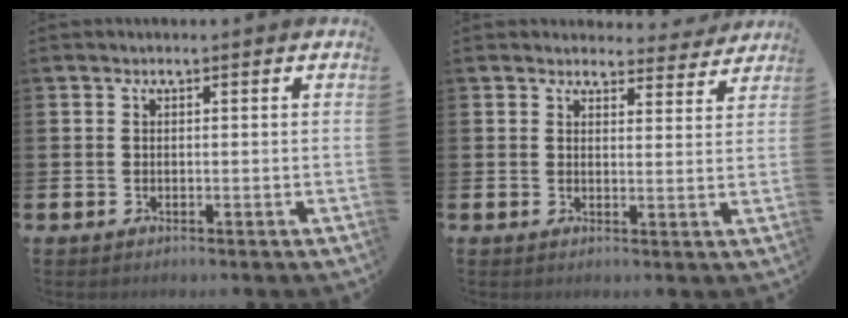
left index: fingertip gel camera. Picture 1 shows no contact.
{"total": 3.5, "force": [3.4, 0.8, 0.1], "torque": [0.004, -0.022, 0.058]}